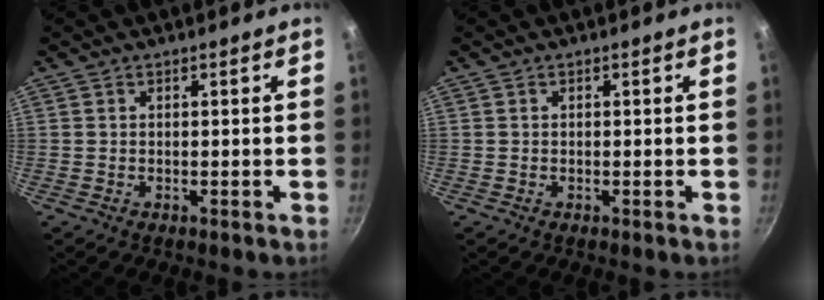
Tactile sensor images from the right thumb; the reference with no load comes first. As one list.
[{"total": 0.0}]